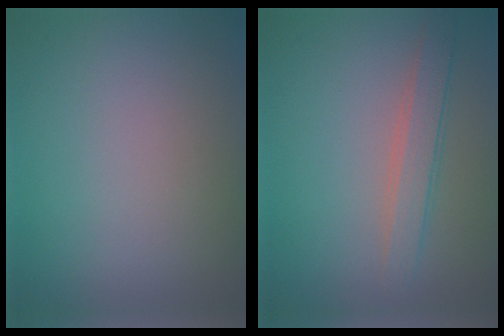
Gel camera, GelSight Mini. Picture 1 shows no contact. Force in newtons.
{"total": 2.5, "press": 2.5, "slide": 0.1}